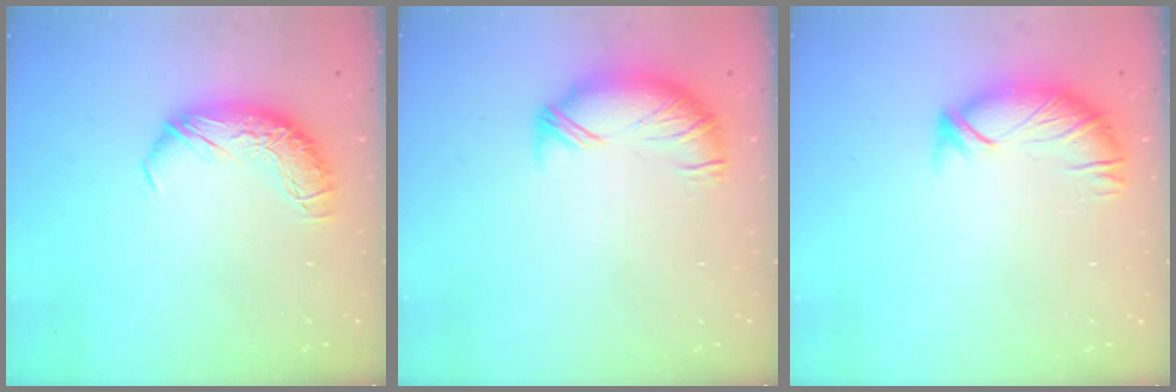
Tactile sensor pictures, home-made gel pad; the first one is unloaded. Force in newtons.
{"total": 3.0, "press": 2.0, "slide": 2.3}
{"total": 3.5, "press": 3.2, "slide": 1.3}